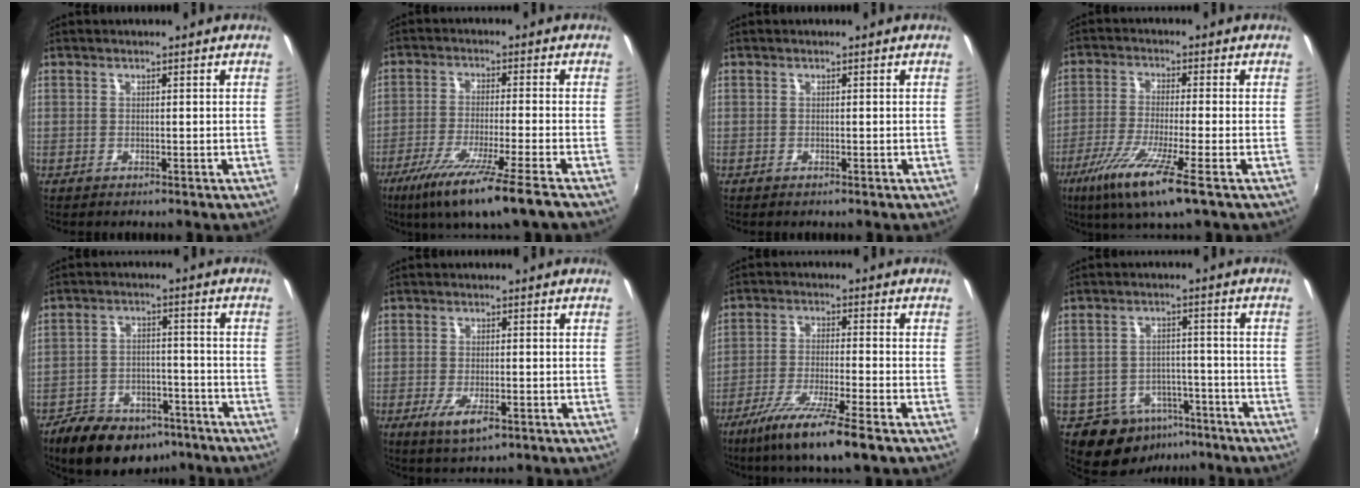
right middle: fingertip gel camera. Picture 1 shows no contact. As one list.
[{"total": 12.6, "force": [-8.6, -0.4, 9.2], "torque": [-0.188, -0.043, -0.149]}, {"total": 0.0}, {"total": 11.3, "force": [-6.1, 0.6, 9.5], "torque": [-0.205, -0.030, -0.114]}, {"total": 14.8, "force": [-10.5, 8.1, 6.7], "torque": [-0.150, 0.005, -0.147]}, {"total": 5.6, "force": [-2.7, 1.8, 4.6], "torque": [-0.098, -0.015, -0.045]}, {"total": 12.6, "force": [-8.2, 1.1, 9.5], "torque": [-0.196, -0.035, -0.147]}, {"total": 9.6, "force": [-6.2, 6.7, 3.1], "torque": [-0.067, 0.016, -0.073]}]